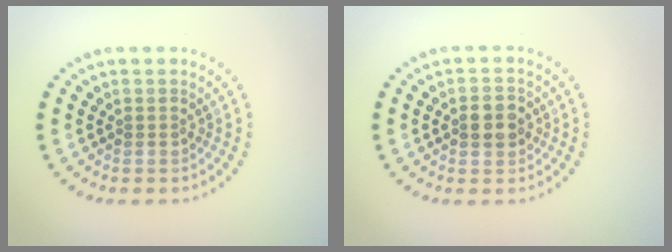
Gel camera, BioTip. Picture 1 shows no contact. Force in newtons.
{"total": 2.6, "press": 2.6, "slide": 0.2}